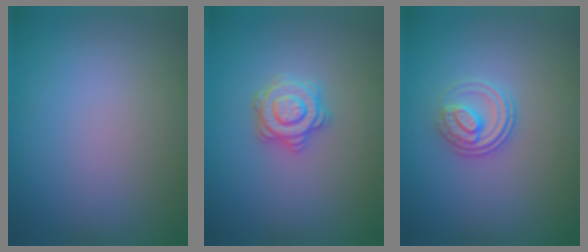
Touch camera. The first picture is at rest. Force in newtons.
{"total": 3.1, "press": 3.0, "slide": 0.5}
{"total": 2.5, "press": 2.0, "slide": 1.5}